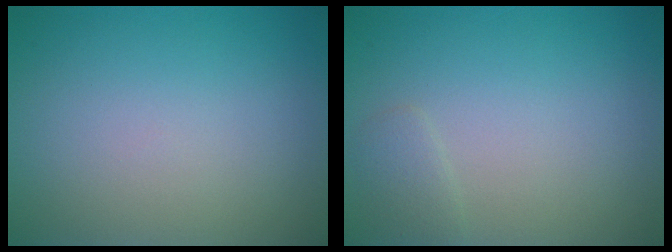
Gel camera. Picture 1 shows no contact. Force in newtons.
{"total": 1.1, "press": 1.1, "slide": 0.1}